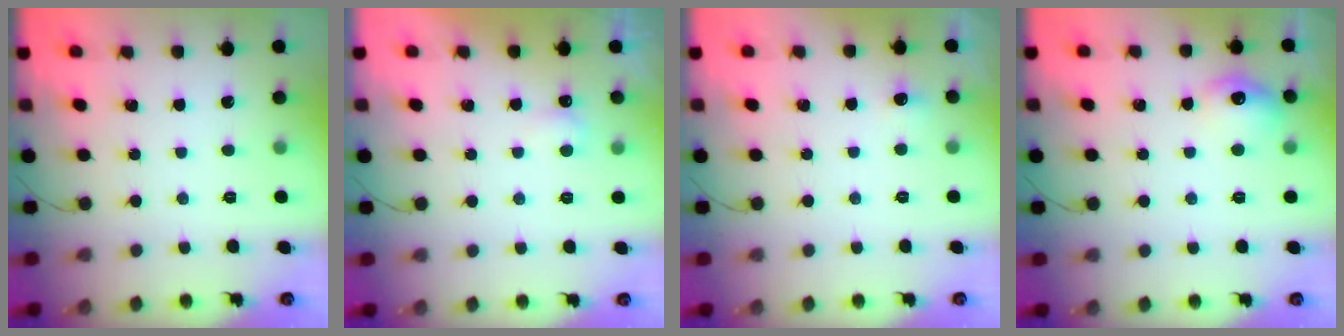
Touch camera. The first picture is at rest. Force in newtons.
{"total": 2.5, "press": 2.4, "slide": 0.5}
{"total": 10.4, "press": 3.3, "slide": 9.8}
{"total": 9.5, "press": 9.5, "slide": 0.5}